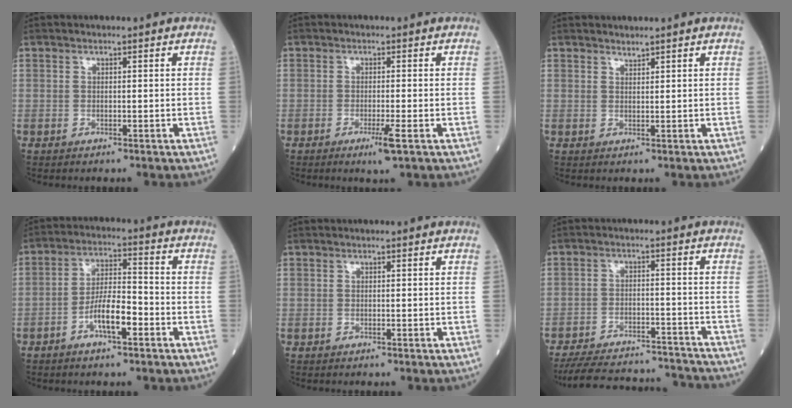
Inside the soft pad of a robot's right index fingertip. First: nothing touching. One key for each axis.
{"total": 2.9, "fx": -1.5, "fy": -0.3, "fz": 2.5, "tx": -0.046, "ty": -0.009, "tz": -0.026}
{"total": 0.8, "fx": 0.8, "fy": -0.1, "fz": 0.1, "tx": -0.006, "ty": -0.005, "tz": 0.017}
{"total": 7.1, "fx": -3.3, "fy": 1.7, "fz": 6.1, "tx": -0.117, "ty": 0.008, "tz": -0.062}
{"total": 0.0}
{"total": 17.9, "fx": -17.0, "fy": 3.2, "fz": 4.9, "tx": -0.106, "ty": 0.000, "tz": -0.237}